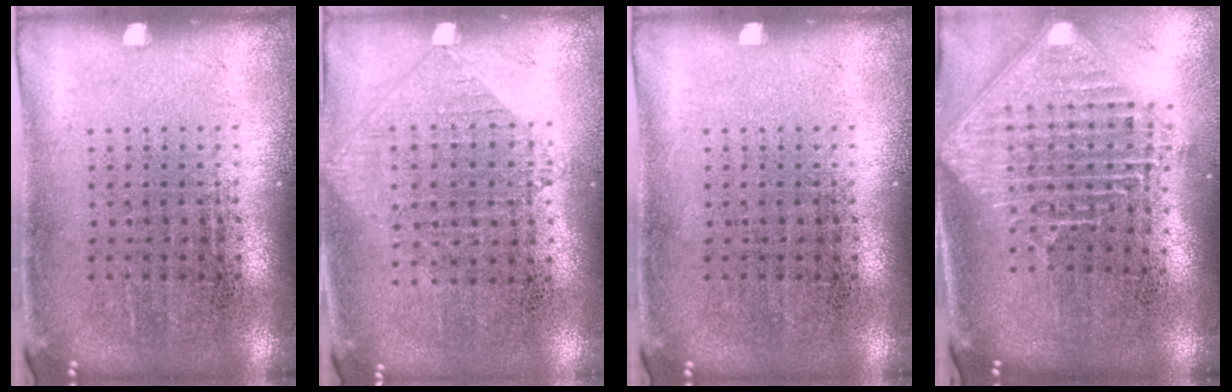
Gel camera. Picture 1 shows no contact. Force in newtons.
{"total": 1.0, "press": 0.9, "slide": 0.4}
{"total": 0.0}
{"total": 2.5, "press": 1.9, "slide": 1.7}